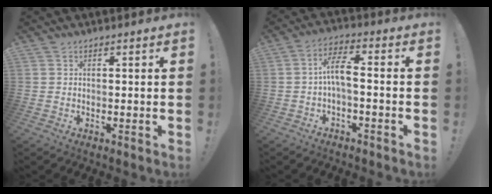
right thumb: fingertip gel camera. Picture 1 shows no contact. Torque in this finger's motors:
{"motor_torque": [-0.02, 0.03, 0.18, 0.24, 0.00]}